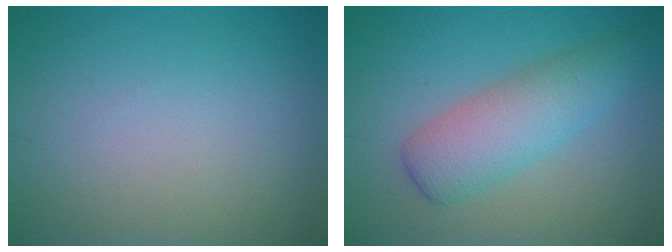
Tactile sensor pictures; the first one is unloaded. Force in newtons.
{"total": 5.0, "press": 5.0, "slide": 0.3}